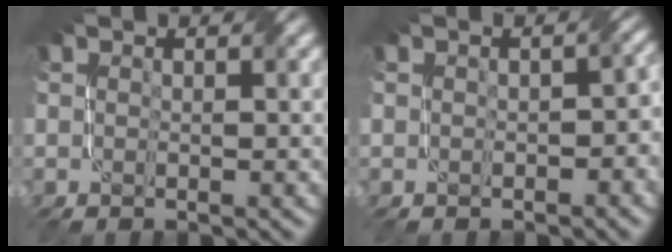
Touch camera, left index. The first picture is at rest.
{"total": 2.7, "force": [-0.4, 1.6, 2.2], "torque": [-0.019, -0.003, -0.002]}